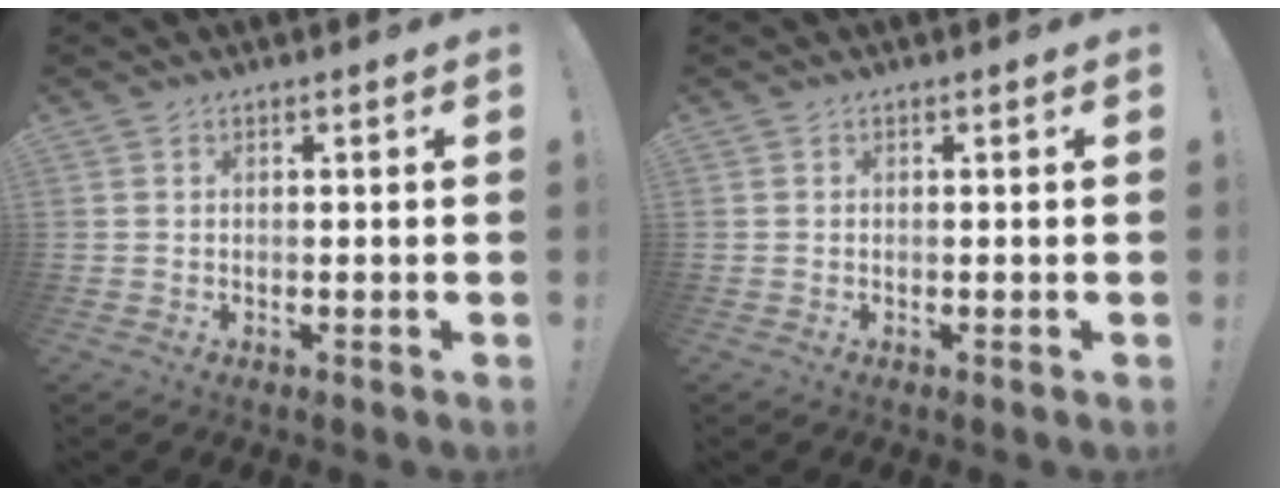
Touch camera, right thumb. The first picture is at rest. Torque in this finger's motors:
{"motor_torque": [-0.01, -0.05, 0.12, 0.01, 0.00]}